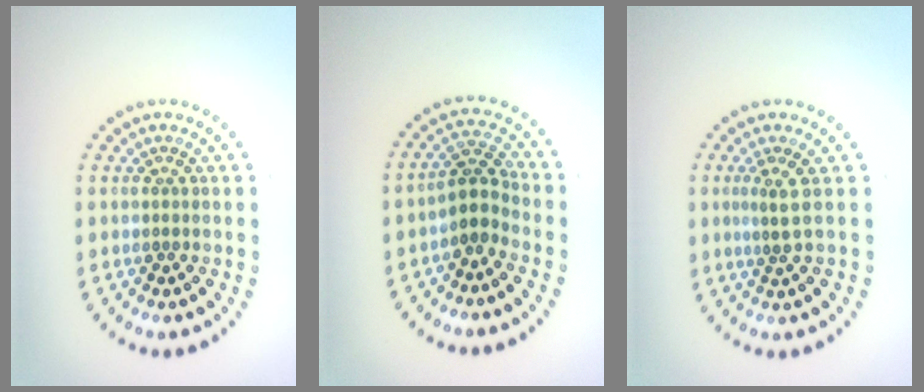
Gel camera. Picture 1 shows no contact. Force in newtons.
{"total": 2.7, "press": 2.1, "slide": 1.6}
{"total": 1.5, "press": 1.1, "slide": 1.1}